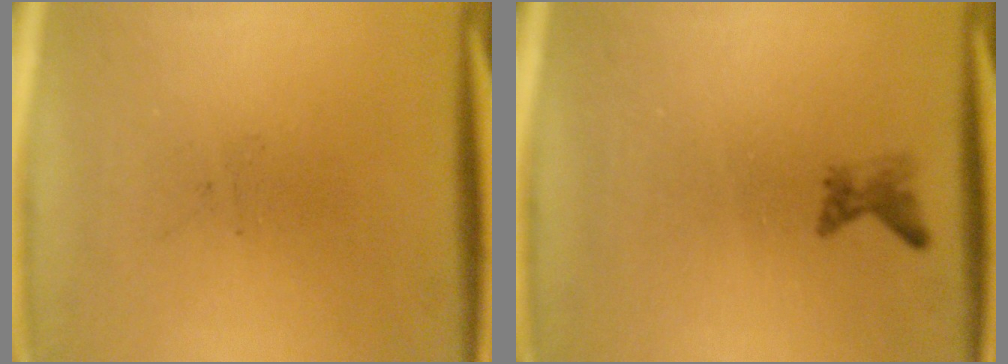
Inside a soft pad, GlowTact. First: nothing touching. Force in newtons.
{"total": 1.2}